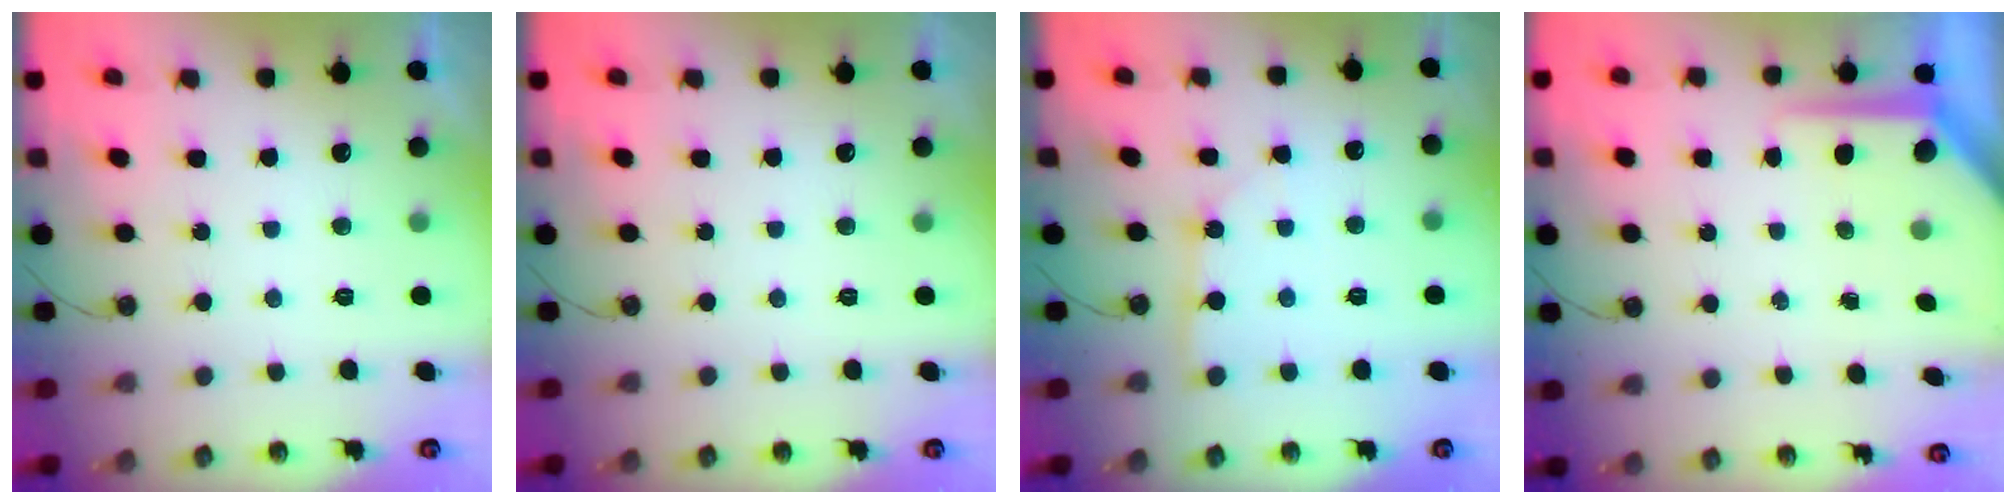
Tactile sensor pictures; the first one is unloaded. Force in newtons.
{"total": 0.0}
{"total": 2.6, "press": 2.6, "slide": 0.0}
{"total": 7.2, "press": 7.2, "slide": 0.7}